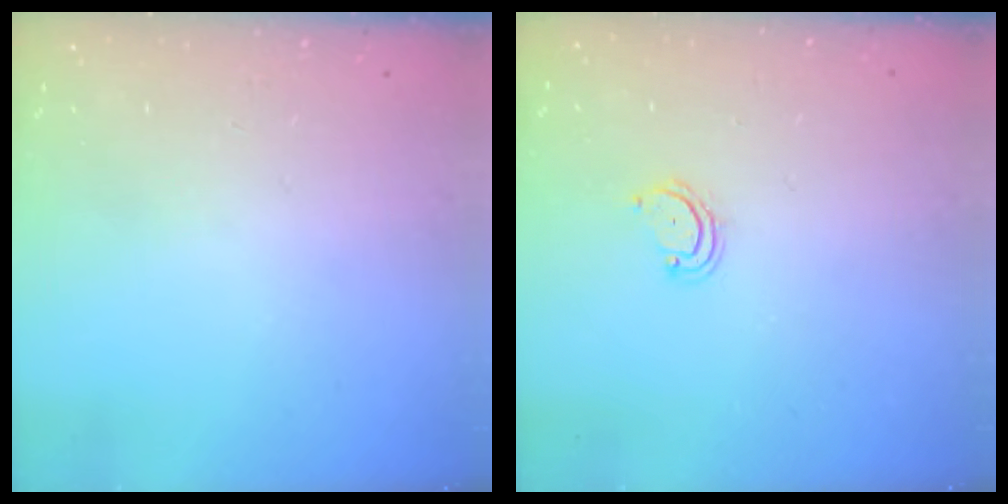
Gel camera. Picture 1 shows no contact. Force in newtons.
{"total": 3.5, "press": 3.5, "slide": 0.3}